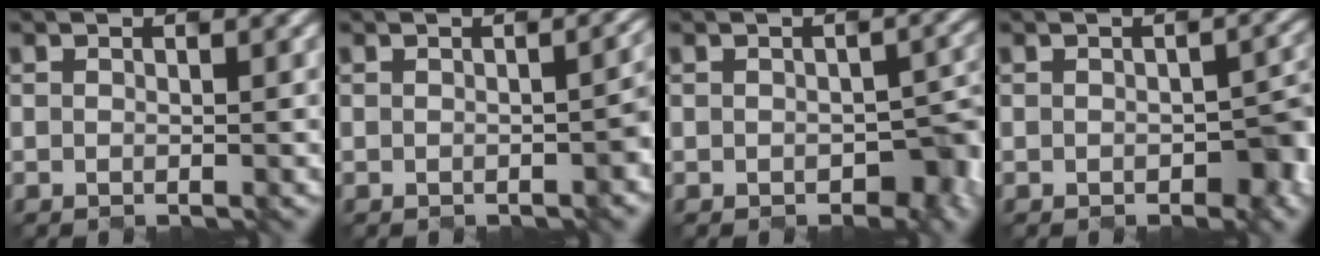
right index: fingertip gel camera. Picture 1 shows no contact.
{"total": 3.9, "force": [-0.3, 1.7, 3.5], "torque": [-0.011, 0.022, 0.003]}
{"total": 3.6, "force": [-1.4, 2.0, 2.7], "torque": [-0.033, -0.001, -0.005]}
{"total": 3.5, "force": [-1.1, 1.7, 2.8], "torque": [-0.034, 0.005, -0.004]}